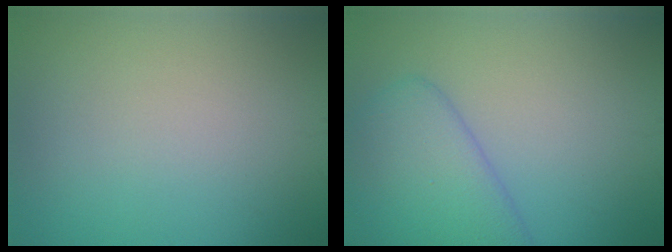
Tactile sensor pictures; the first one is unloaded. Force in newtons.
{"total": 5.3, "press": 5.3, "slide": 0.1}